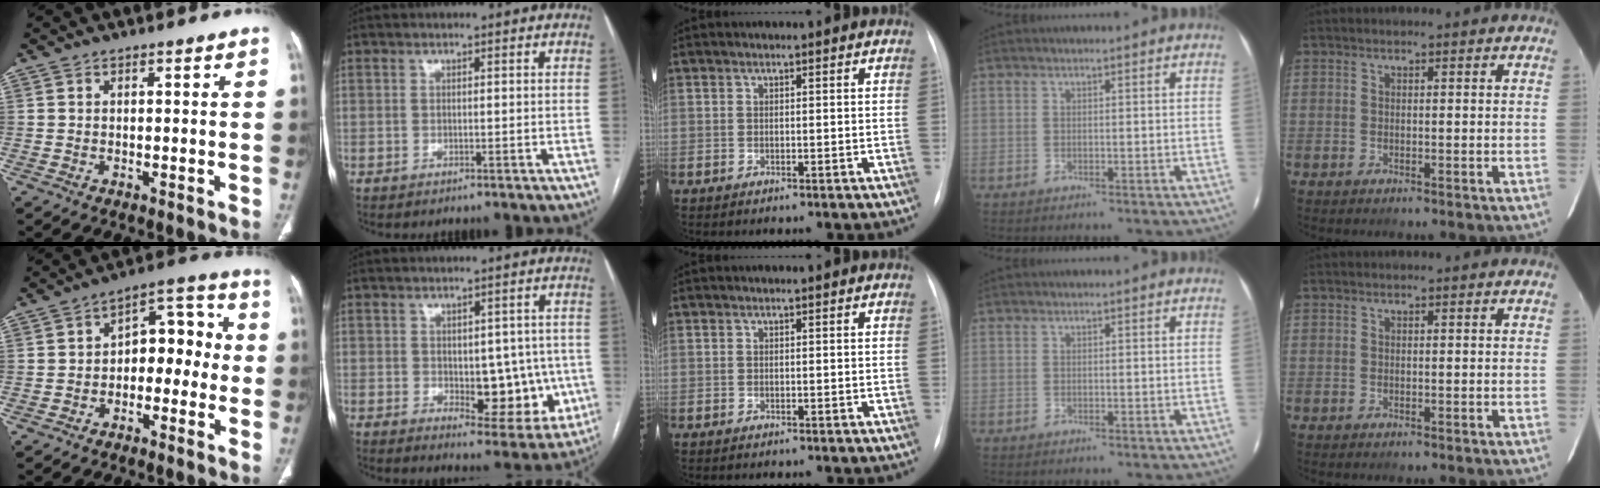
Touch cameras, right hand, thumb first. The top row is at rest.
{"thumb": {"total": 9.6, "force": [-1.3, 6.1, 7.3], "torque": [-0.059, 0.048, -0.033]}, "index": {"total": 10.3, "force": [-1.2, 5.2, 8.8], "torque": [-0.094, 0.005, 0.001]}}